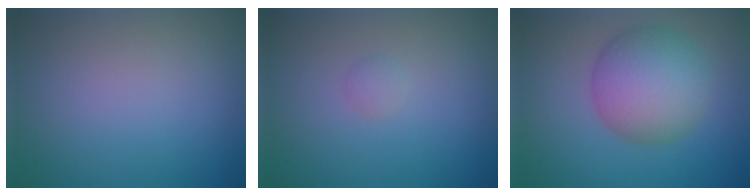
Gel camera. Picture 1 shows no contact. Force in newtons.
{"total": 0.7, "press": 0.7, "slide": 0.0}
{"total": 7.0, "press": 7.0, "slide": 0.2}